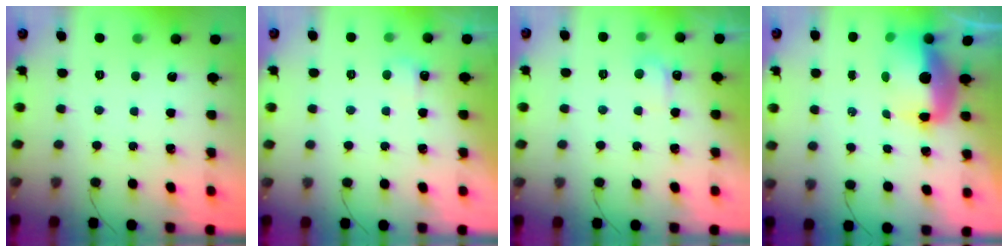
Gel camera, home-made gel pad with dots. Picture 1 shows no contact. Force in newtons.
{"total": 3.1, "press": 3.0, "slide": 0.7}
{"total": 3.9, "press": 3.8, "slide": 0.8}
{"total": 10.5, "press": 10.2, "slide": 2.5}